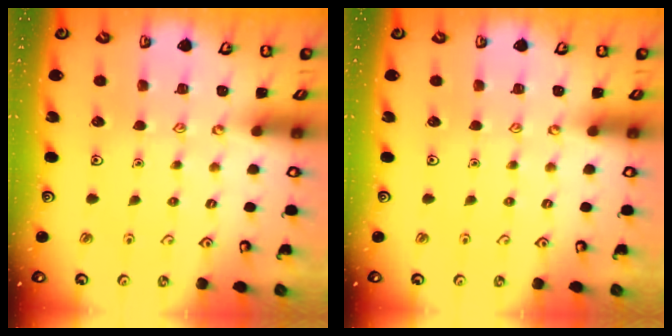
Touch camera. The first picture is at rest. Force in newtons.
{"total": 0.0}